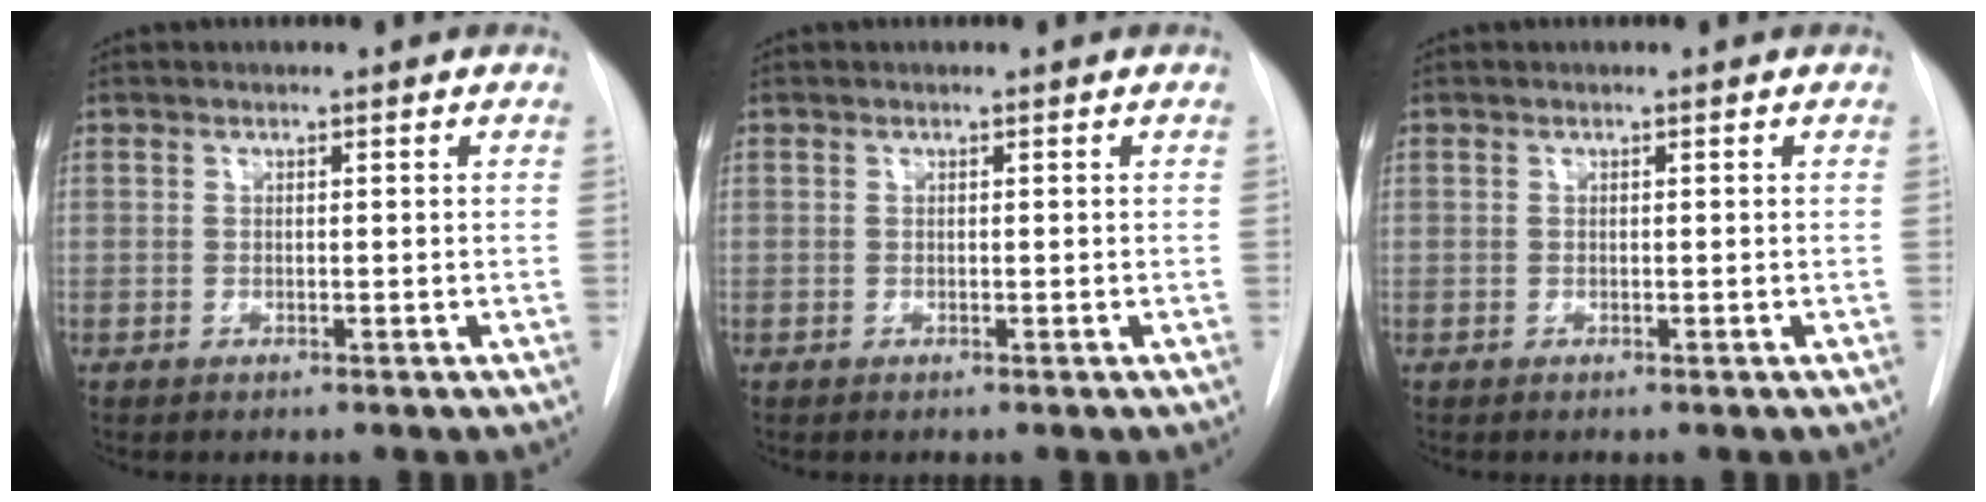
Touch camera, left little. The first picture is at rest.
{"total": 0.0}
{"total": 0.0}